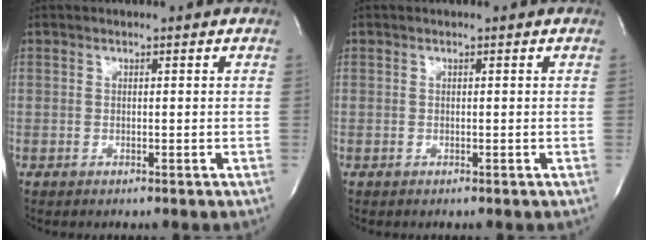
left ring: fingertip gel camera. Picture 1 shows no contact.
{"total": 0.0}